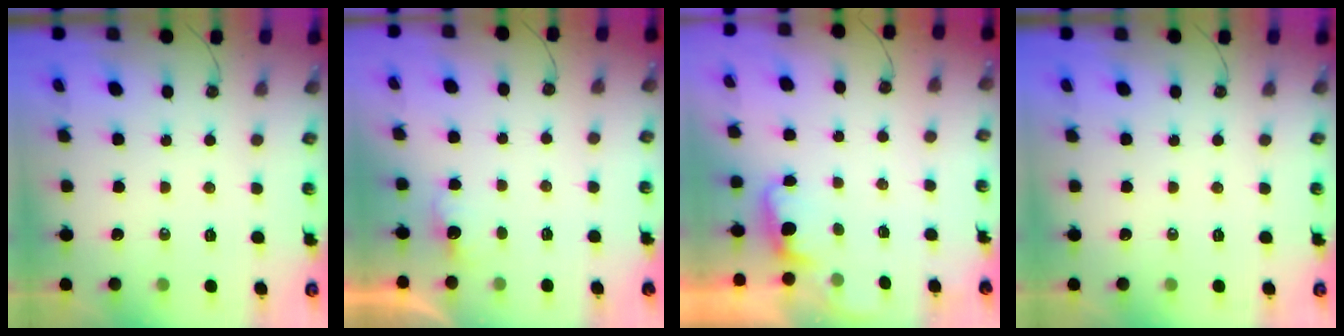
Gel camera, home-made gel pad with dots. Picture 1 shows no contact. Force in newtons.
{"total": 2.2, "press": 2.0, "slide": 0.8}
{"total": 1.2, "press": 1.0, "slide": 0.7}
{"total": 0.0}